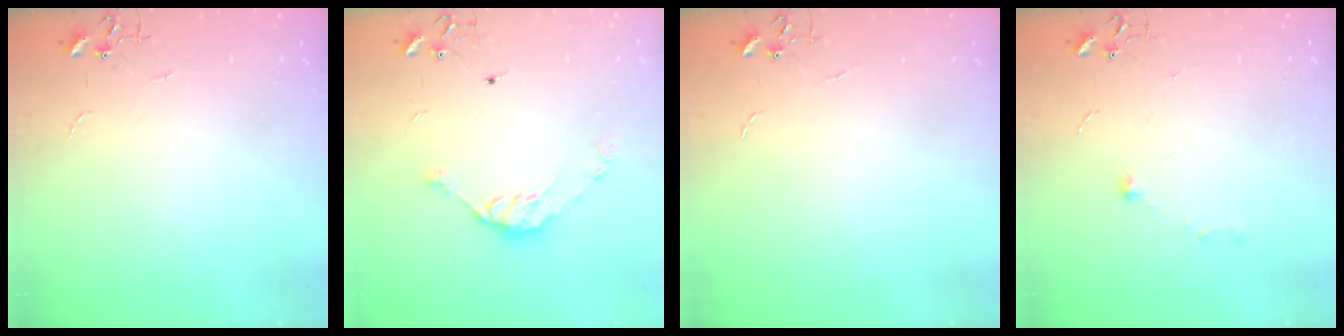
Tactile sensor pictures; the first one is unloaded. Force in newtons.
{"total": 9.8, "press": 9.7, "slide": 1.2}
{"total": 0.0}
{"total": 6.0, "press": 5.9, "slide": 0.7}